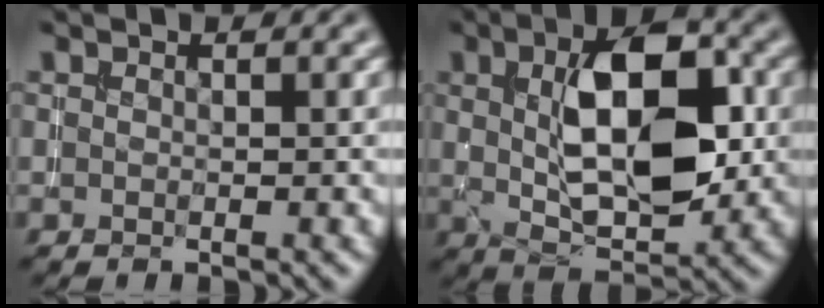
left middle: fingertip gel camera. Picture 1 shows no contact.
{"total": 9.5, "force": [1.5, 4.5, 8.3], "torque": [-0.136, 0.010, 0.023]}